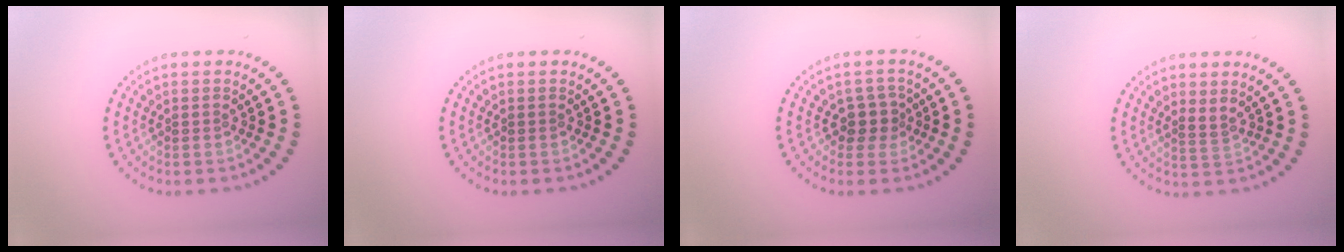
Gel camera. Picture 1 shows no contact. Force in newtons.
{"total": 0.0}
{"total": 2.1, "press": 1.7, "slide": 1.2}
{"total": 1.0, "press": 0.8, "slide": 0.7}